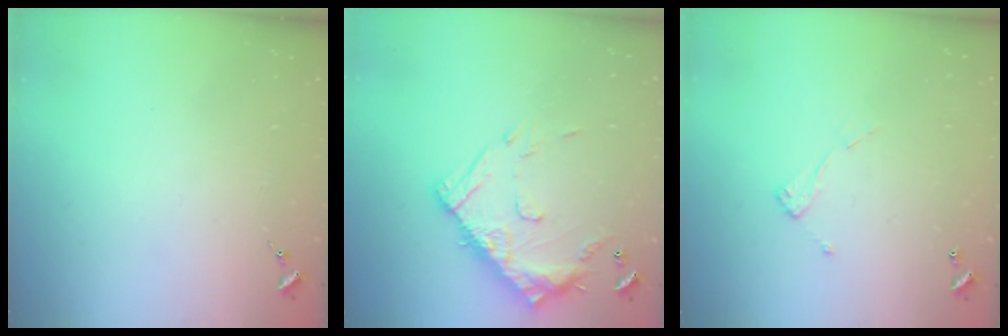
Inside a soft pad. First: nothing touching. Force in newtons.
{"total": 15.4, "press": 15.4, "slide": 1.4}
{"total": 6.9, "press": 6.9, "slide": 0.3}